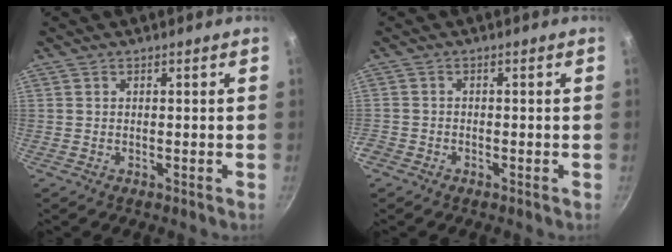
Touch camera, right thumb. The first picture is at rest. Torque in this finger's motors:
{"motor_torque": [0.67, 0.57, -0.06, 0.02, 0.06]}